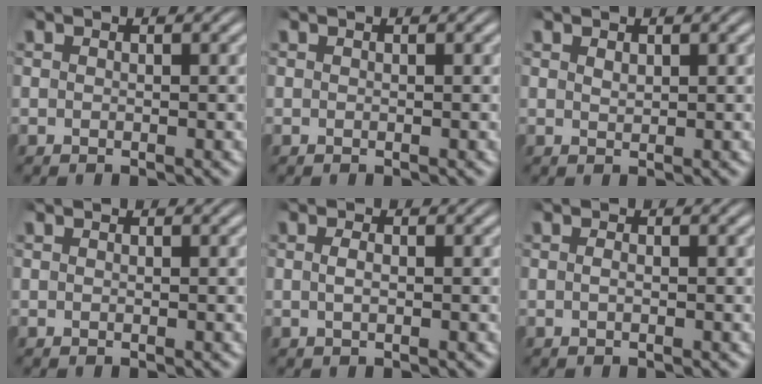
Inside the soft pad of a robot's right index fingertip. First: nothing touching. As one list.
[{"total": 0.0}, {"total": 0.6, "force": [0.4, -0.3, 0.3], "torque": [-0.001, -0.007, 0.016]}, {"total": 0.0}, {"total": 0.9, "force": [-0.3, 0.0, 0.8], "torque": [-0.021, -0.007, -0.001]}, {"total": 0.6, "force": [-0.4, -0.1, 0.4], "torque": [-0.012, -0.006, -0.004]}]